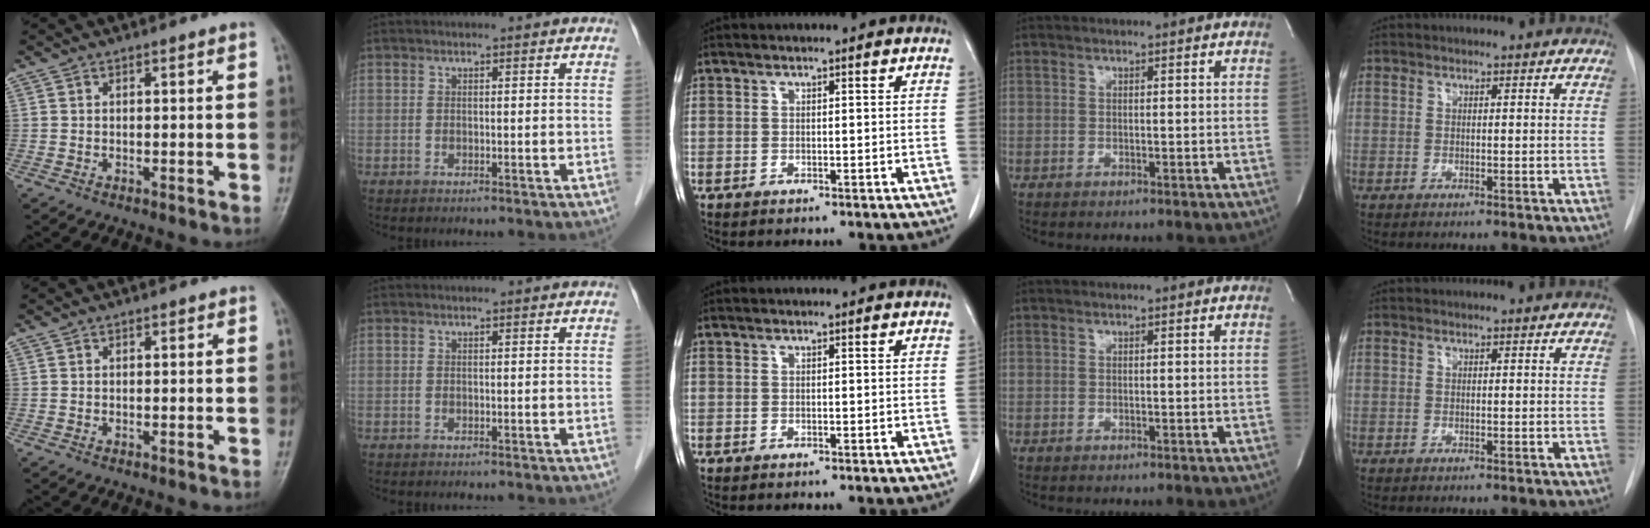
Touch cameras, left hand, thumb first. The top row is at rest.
{}